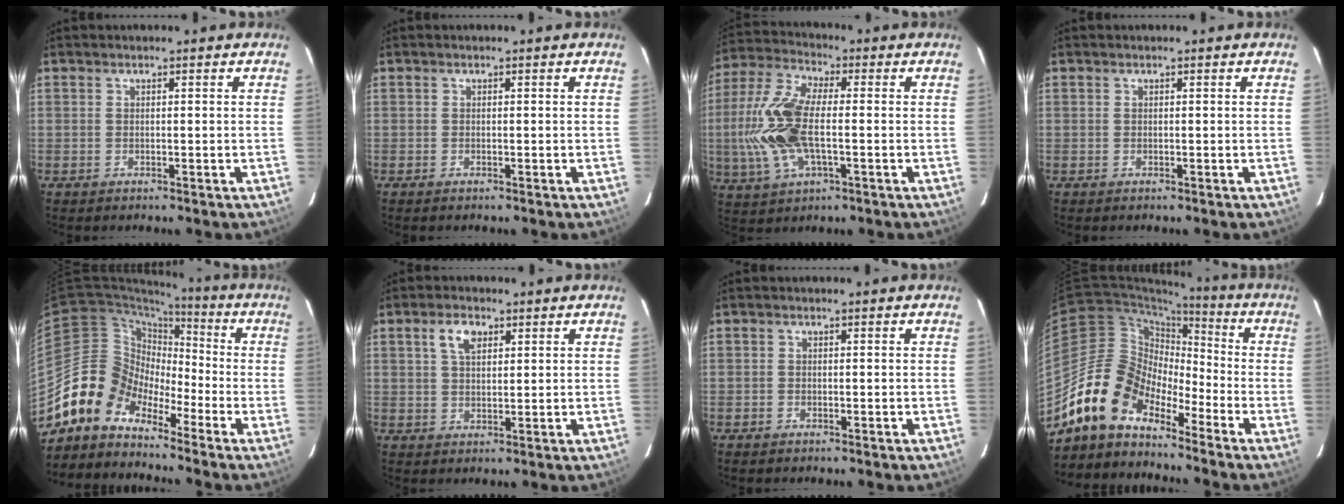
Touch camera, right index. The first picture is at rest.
{"total": 0.0}
{"total": 15.3, "force": [-1.6, 6.9, 13.6], "torque": [-0.302, 0.006, -0.035]}
{"total": 0.0}
{"total": 9.9, "force": [-7.2, 6.7, 1.4], "torque": [-0.029, 0.040, -0.156]}
{"total": 4.4, "force": [2.0, 2.4, 3.0], "torque": [-0.055, 0.010, 0.038]}
{"total": 0.9, "force": [-0.7, 0.6, 0.1], "torque": [-0.004, 0.000, -0.013]}
{"total": 13.4, "force": [-10.6, 6.4, 5.0], "torque": [-0.091, 0.023, -0.210]}